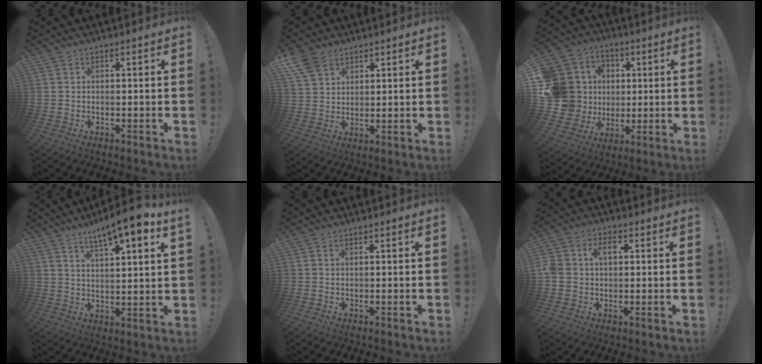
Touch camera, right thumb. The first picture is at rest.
{"total": 8.1, "force": [5.3, 5.2, 3.1], "torque": [-0.062, -0.022, 0.108]}
{"total": 18.2, "force": [2.0, 16.4, 7.7], "torque": [-0.167, 0.000, 0.076]}
{"total": 9.9, "force": [6.8, 1.0, 7.1], "torque": [-0.112, -0.040, 0.111]}
{"total": 0.0}
{"total": 6.4, "force": [1.2, 5.0, 3.8], "torque": [-0.094, 0.012, 0.020]}